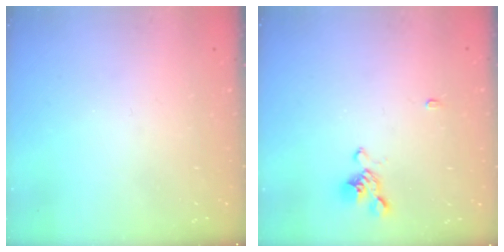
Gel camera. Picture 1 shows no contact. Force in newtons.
{"total": 1.7, "press": 1.5, "slide": 0.9}